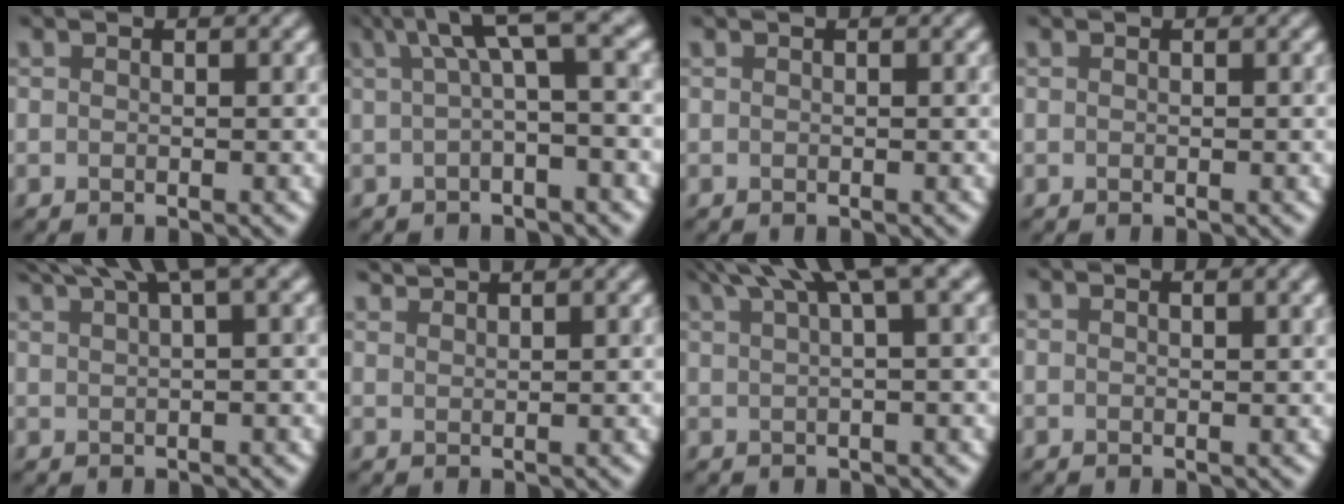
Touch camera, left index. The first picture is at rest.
{"total": 5.4, "force": [1.9, 1.1, 4.9], "torque": [-0.065, 0.024, 0.023]}
{"total": 0.0}
{"total": 0.0}
{"total": 5.2, "force": [3.8, 0.5, 3.4], "torque": [-0.041, 0.023, 0.062]}
{"total": 2.0, "force": [1.9, 0.1, 0.4], "torque": [0.002, 0.004, 0.026]}
{"total": 6.9, "force": [4.4, 1.2, 5.3], "torque": [-0.060, 0.024, 0.067]}
{"total": 1.5, "force": [0.7, 0.4, 1.3], "torque": [-0.014, 0.007, 0.004]}